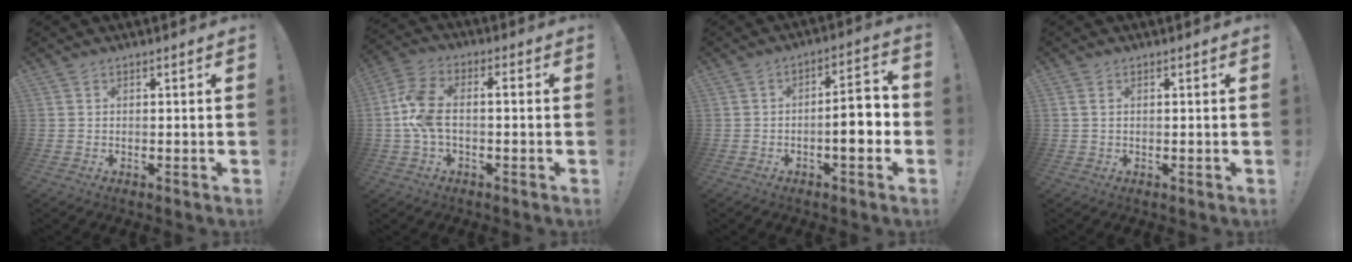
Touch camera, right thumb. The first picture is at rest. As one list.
[{"total": 9.4, "force": [-1.0, 5.1, 7.8], "torque": [-0.166, 0.009, -0.018]}, {"total": 9.2, "force": [-2.3, 2.6, 8.5], "torque": [-0.121, 0.011, -0.044]}, {"total": 1.3, "force": [0.5, 0.7, 1.0], "torque": [-0.024, 0.005, 0.009]}]